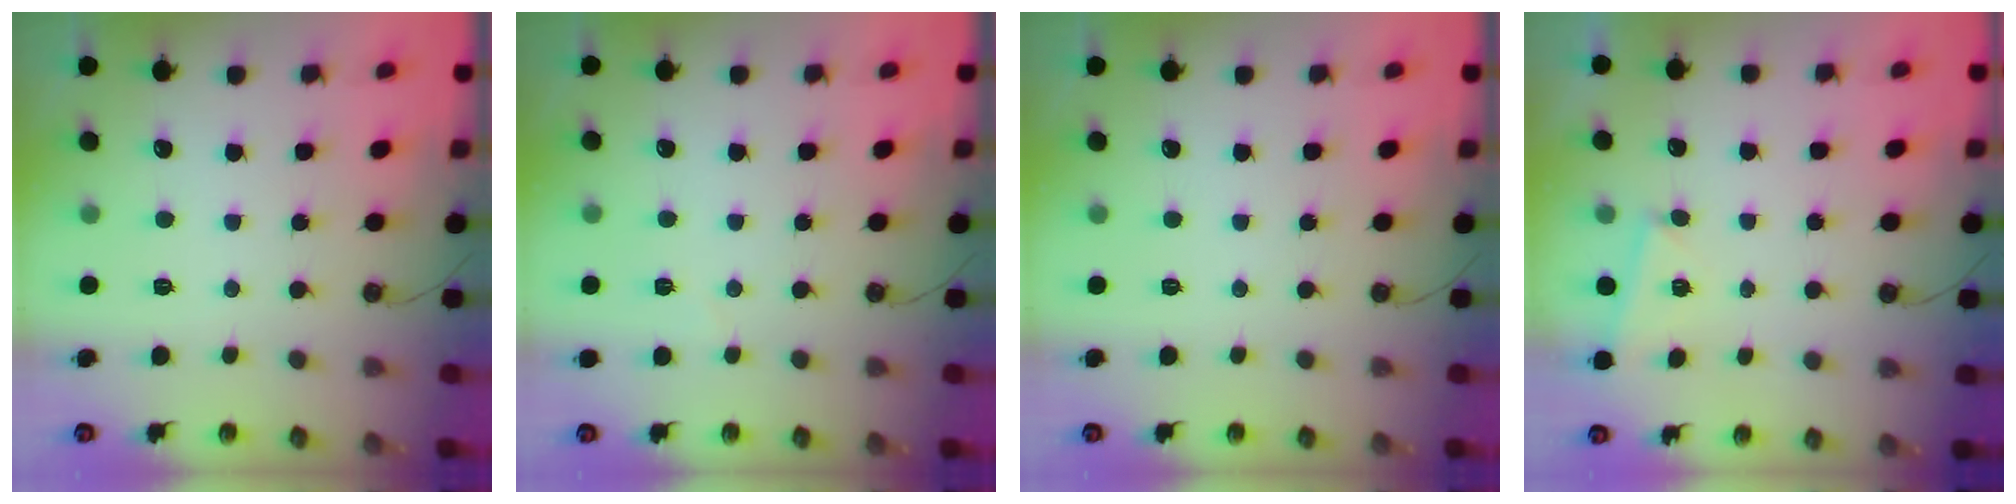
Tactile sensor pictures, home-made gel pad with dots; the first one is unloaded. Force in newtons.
{"total": 2.9, "press": 2.7, "slide": 1.1}
{"total": 0.0}
{"total": 2.9, "press": 2.4, "slide": 1.5}